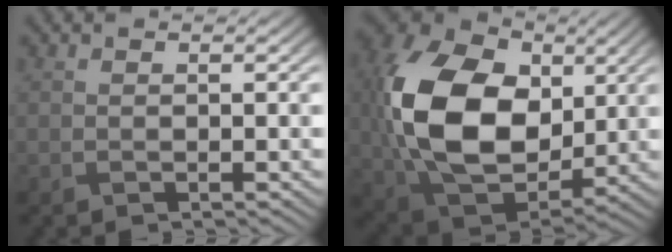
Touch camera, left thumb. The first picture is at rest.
{"total": 18.4, "force": [1.8, 12.9, 13.1], "torque": [-0.315, 0.001, 0.038]}